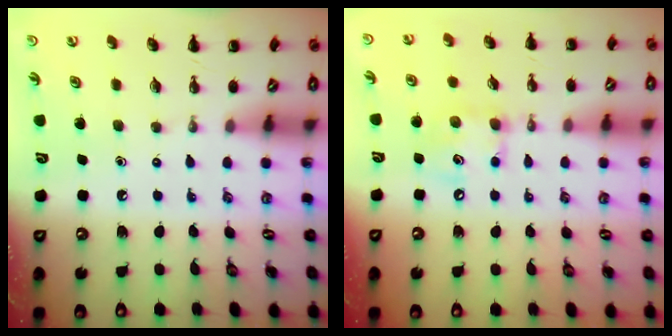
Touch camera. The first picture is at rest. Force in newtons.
{"total": 8.9, "press": 8.8, "slide": 1.0}